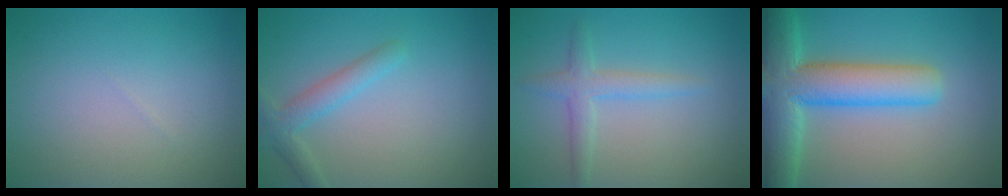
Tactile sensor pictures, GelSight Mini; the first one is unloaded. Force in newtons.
{"total": 2.5, "press": 2.5, "slide": 0.2}
{"total": 2.3, "press": 2.3, "slide": 0.1}
{"total": 9.1, "press": 9.1, "slide": 0.6}